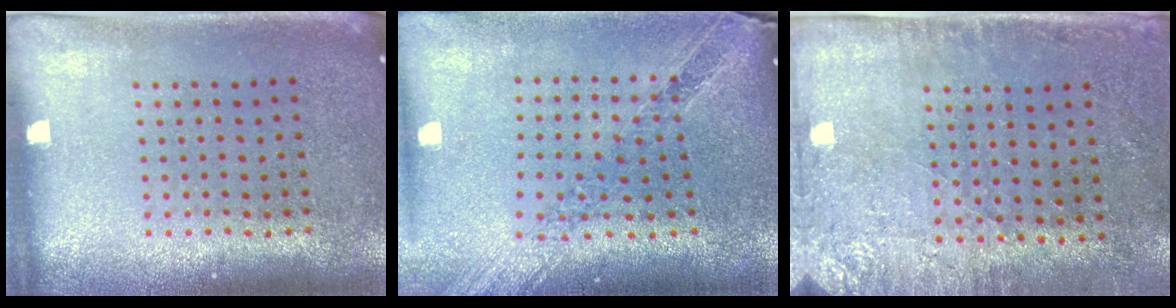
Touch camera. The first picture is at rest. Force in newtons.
{"total": 1.0, "press": 1.0, "slide": 0.0}
{"total": 2.7, "press": 2.3, "slide": 1.5}